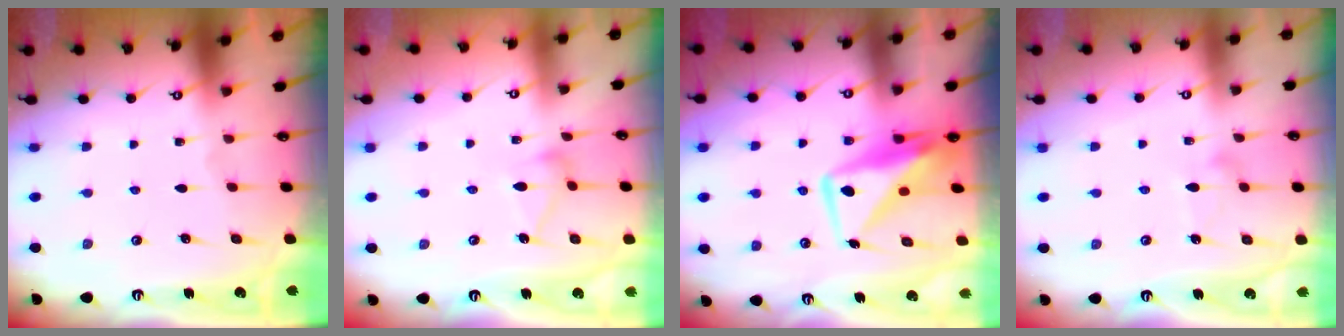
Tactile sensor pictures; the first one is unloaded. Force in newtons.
{"total": 8.6, "press": 8.5, "slide": 0.3}
{"total": 11.7, "press": 11.7, "slide": 0.8}
{"total": 8.1, "press": 8.1, "slide": 0.4}